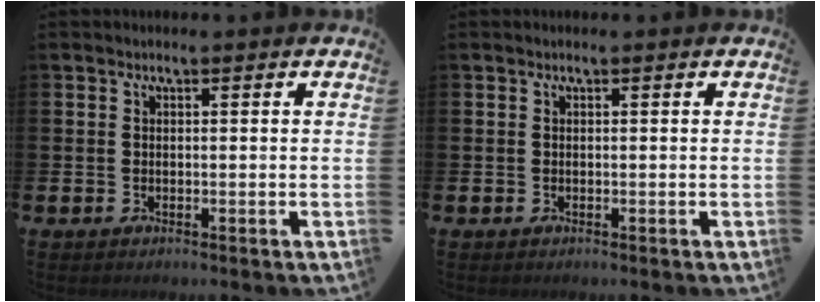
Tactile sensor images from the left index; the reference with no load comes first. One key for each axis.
{"total": 0.0}